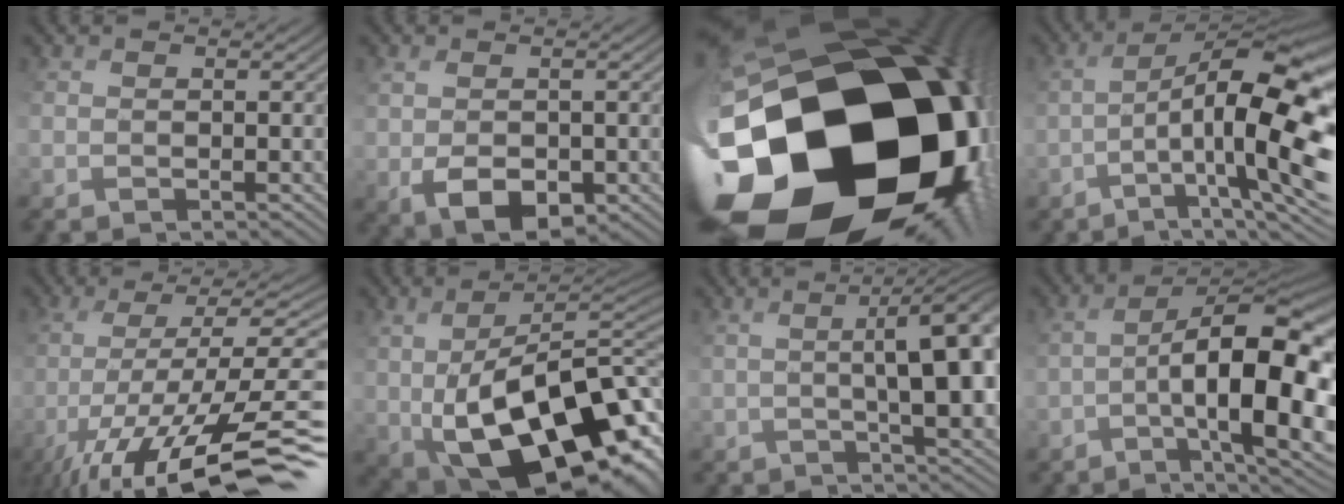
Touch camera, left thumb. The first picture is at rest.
{"total": 4.7, "force": [-1.1, 3.3, 3.2], "torque": [-0.078, -0.010, -0.007]}
{"total": 22.6, "force": [-5.9, 17.5, 13.1], "torque": [-0.246, -0.079, -0.084]}
{"total": 14.2, "force": [-3.1, 4.6, 13.1], "torque": [-0.197, 0.003, -0.031]}
{"total": 14.8, "force": [-7.3, 4.9, 11.9], "torque": [-0.222, 0.002, -0.109]}
{"total": 17.1, "force": [-4.0, 8.9, 14.0], "torque": [-0.222, -0.020, -0.044]}
{"total": 10.7, "force": [0.9, 3.6, 10.0], "torque": [-0.114, 0.011, 0.021]}
{"total": 14.2, "force": [-3.7, 4.7, 12.8], "torque": [-0.188, 0.006, -0.044]}